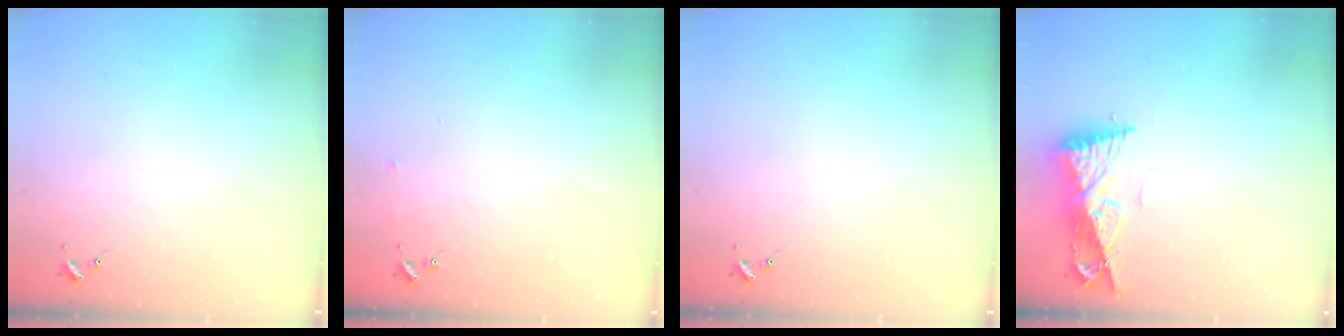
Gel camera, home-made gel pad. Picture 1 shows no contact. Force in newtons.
{"total": 2.5, "press": 2.5, "slide": 0.2}
{"total": 0.0}
{"total": 9.7, "press": 9.7, "slide": 0.7}